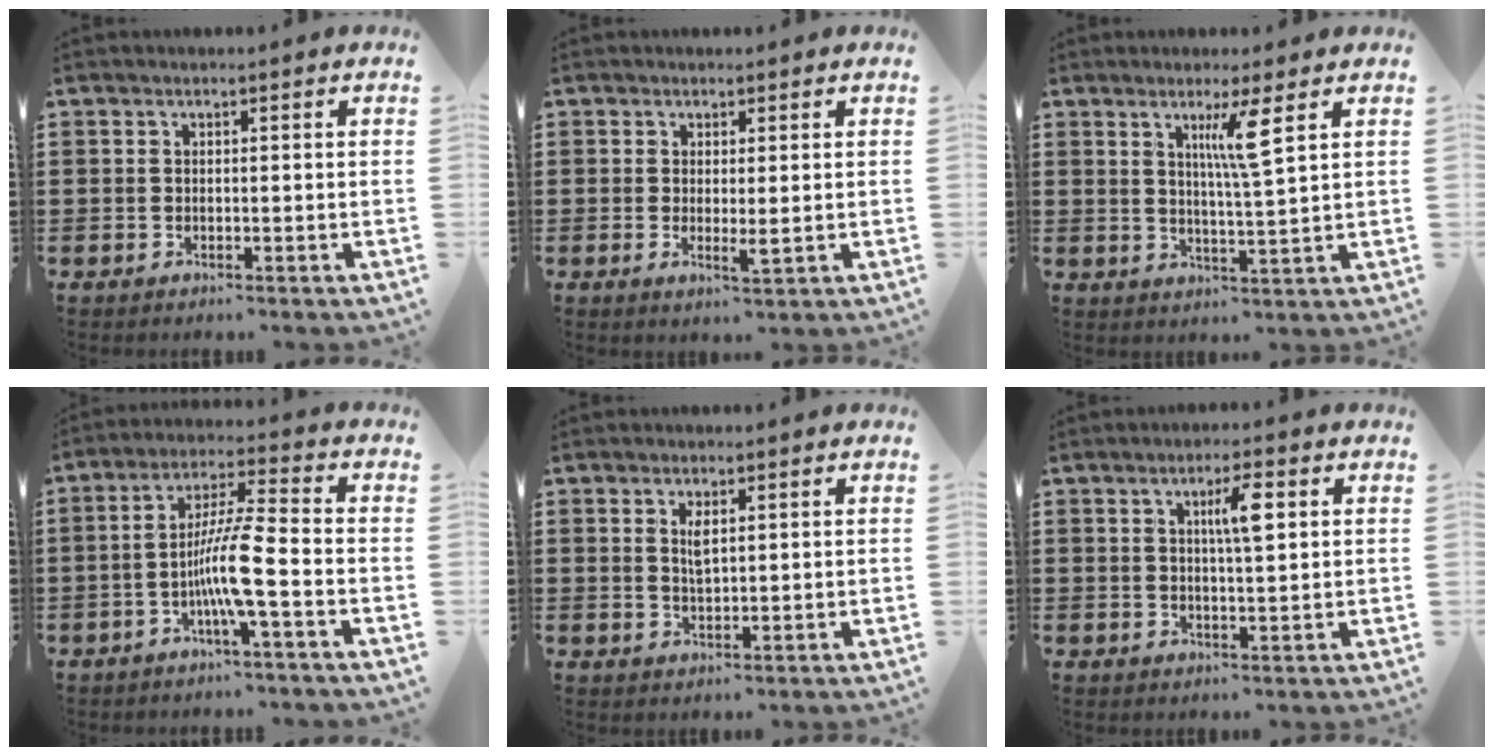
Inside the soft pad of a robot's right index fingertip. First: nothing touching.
{"total": 2.1, "force": [0.3, 0.5, 2.0], "torque": [-0.030, -0.008, 0.006]}
{"total": 5.6, "force": [2.6, -0.3, 4.9], "torque": [-0.095, -0.006, 0.038]}
{"total": 8.6, "force": [-2.8, 0.5, 8.1], "torque": [-0.166, -0.009, -0.059]}
{"total": 2.6, "force": [1.0, 0.9, 2.2], "torque": [-0.040, 0.000, 0.014]}
{"total": 4.8, "force": [1.5, 1.0, 4.5], "torque": [-0.076, 0.004, 0.017]}